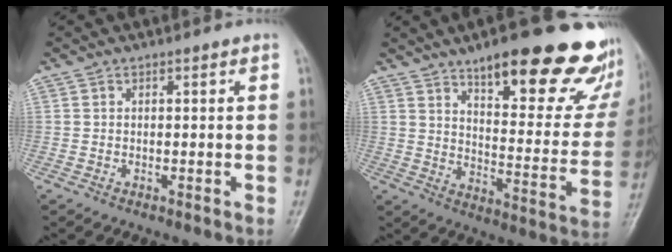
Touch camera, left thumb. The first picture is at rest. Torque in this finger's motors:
{"motor_torque": [1.71, 1.71, 1.42, -1.35, 0.12]}